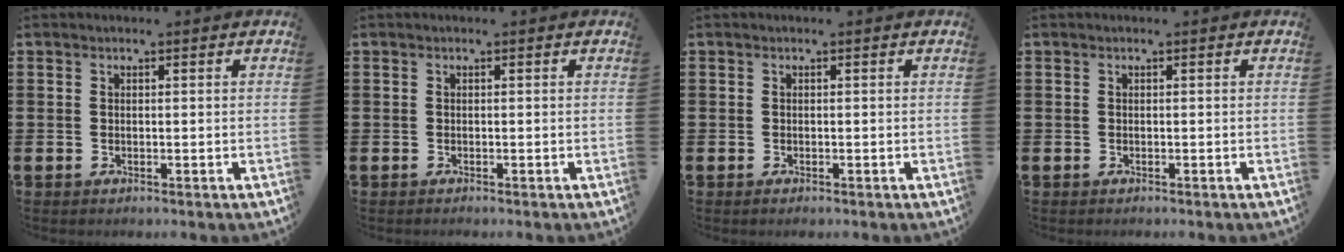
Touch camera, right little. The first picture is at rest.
{"total": 0.0}
{"total": 0.0}
{"total": 0.0}